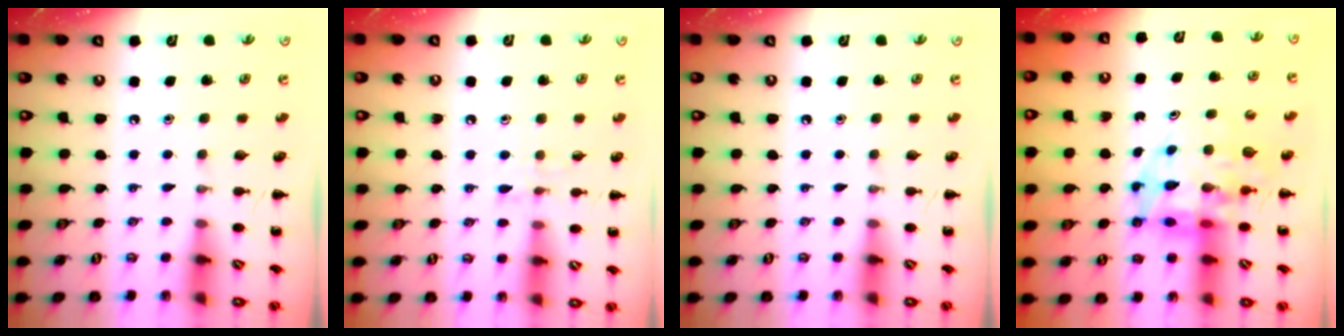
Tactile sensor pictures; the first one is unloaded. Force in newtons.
{"total": 5.0, "press": 4.8, "slide": 1.3}
{"total": 0.0}
{"total": 9.6, "press": 9.1, "slide": 3.1}